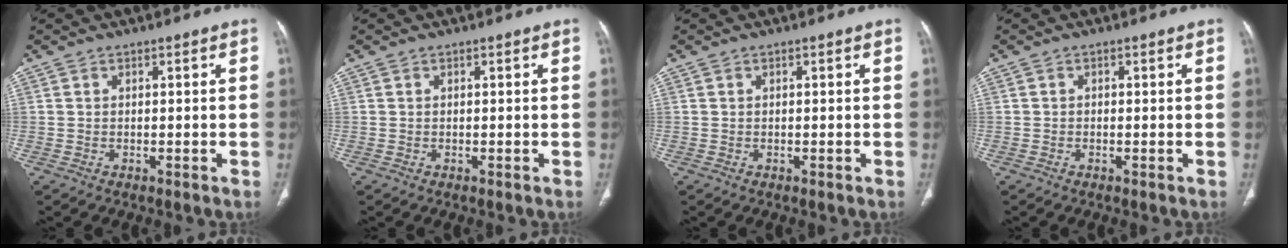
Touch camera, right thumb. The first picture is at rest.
{"total": 0.0}
{"total": 0.0}
{"total": 0.0}